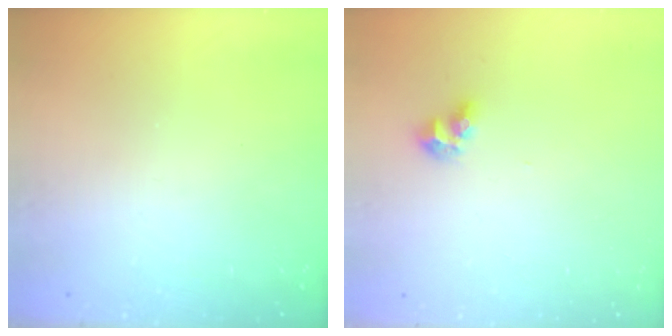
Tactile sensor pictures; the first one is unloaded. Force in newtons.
{"total": 6.8, "press": 6.8, "slide": 0.6}